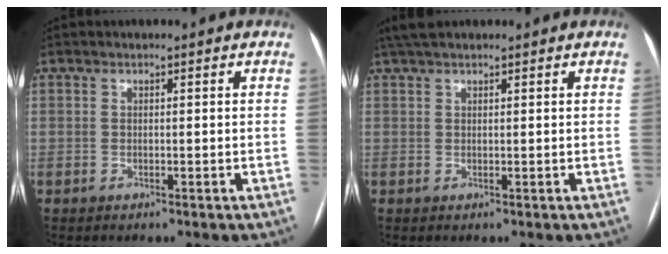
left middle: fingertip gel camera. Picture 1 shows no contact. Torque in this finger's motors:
{"motor_torque": [0.36, -0.40, 0.00, 0.00]}